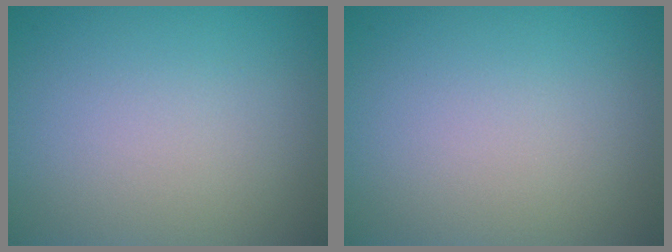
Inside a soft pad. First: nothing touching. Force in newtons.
{"total": 0.0}